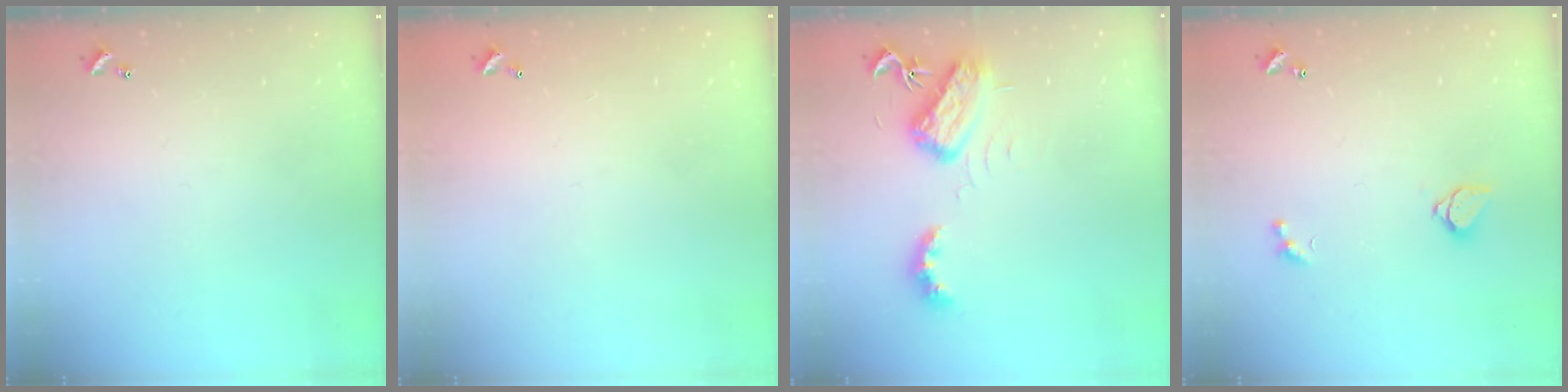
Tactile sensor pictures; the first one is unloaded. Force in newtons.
{"total": 2.8, "press": 2.8, "slide": 0.1}
{"total": 6.9, "press": 6.9, "slide": 0.1}
{"total": 1.7, "press": 1.7, "slide": 0.4}